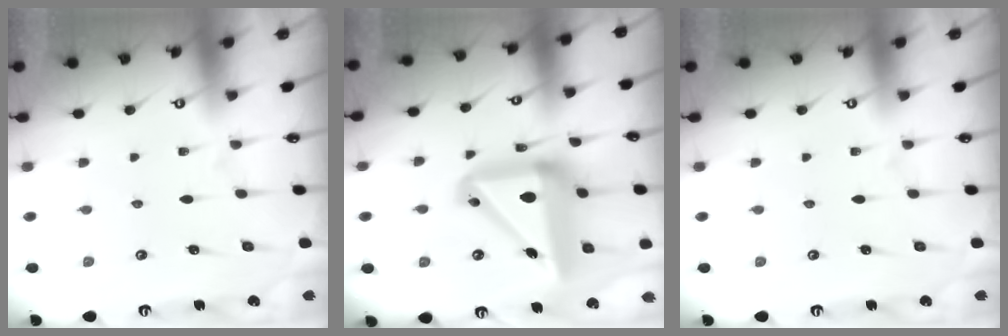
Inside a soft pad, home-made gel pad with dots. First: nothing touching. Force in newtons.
{"total": 20.4, "press": 20.2, "slide": 3.0}
{"total": 0.0}